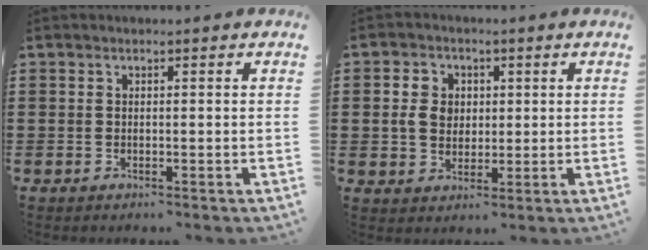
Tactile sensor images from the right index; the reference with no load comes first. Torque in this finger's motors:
{"motor_torque": [0.19, 0.48, 0.11, 0.02]}